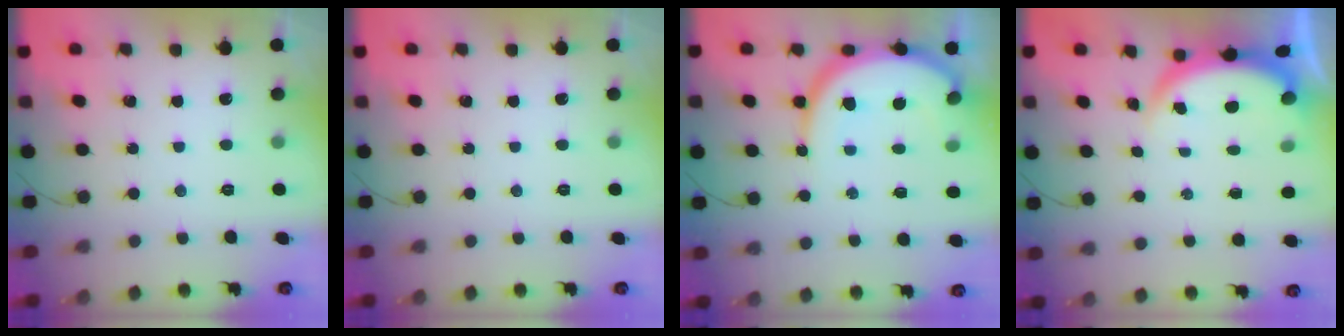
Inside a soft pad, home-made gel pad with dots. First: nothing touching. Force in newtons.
{"total": 0.0}
{"total": 12.4, "press": 12.4, "slide": 1.2}
{"total": 3.9, "press": 3.9, "slide": 0.1}